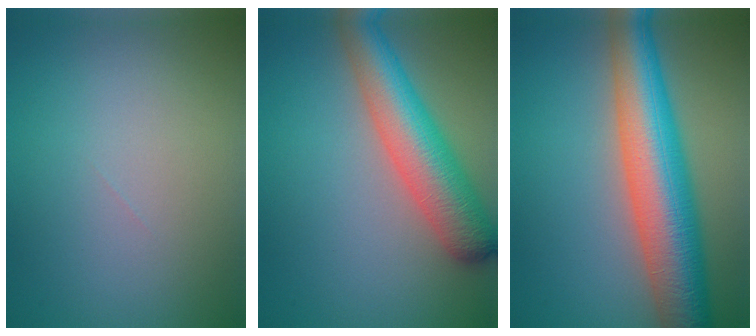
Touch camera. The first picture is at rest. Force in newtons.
{"total": 7.5, "press": 7.5, "slide": 0.3}
{"total": 10.6, "press": 10.6, "slide": 0.3}